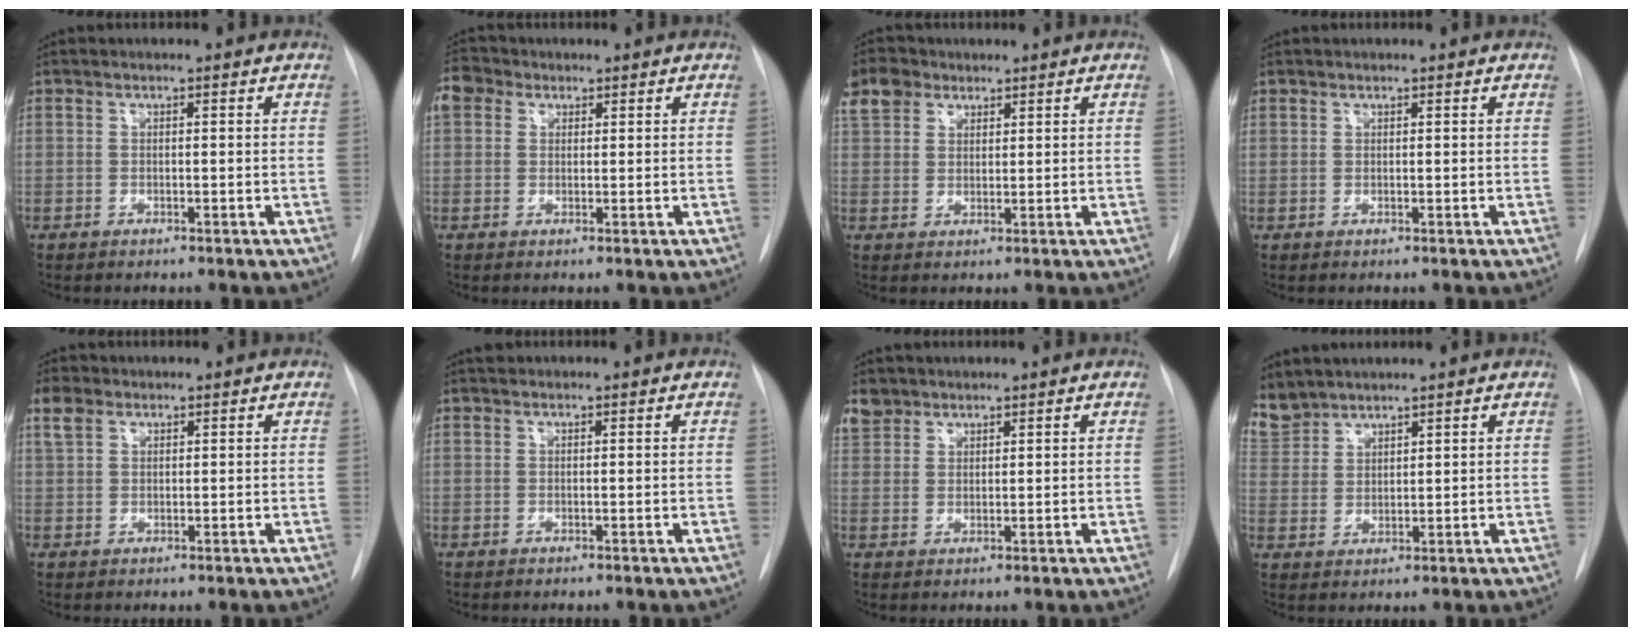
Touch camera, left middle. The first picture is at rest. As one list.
[{"total": 4.8, "force": [2.3, 3.7, 1.9], "torque": [-0.050, 0.025, 0.045]}, {"total": 5.9, "force": [3.8, 4.1, 1.9], "torque": [-0.054, 0.020, 0.079]}, {"total": 0.5, "force": [0.4, 0.3, 0.0], "torque": [-0.003, -0.002, 0.006]}, {"total": 3.2, "force": [2.0, 2.0, 1.4], "torque": [-0.036, 0.015, 0.042]}, {"total": 0.7, "force": [0.6, 0.3, 0.1], "torque": [-0.009, 0.014, 0.013]}, {"total": 4.0, "force": [3.2, 2.3, 0.2], "torque": [0.000, 0.008, 0.064]}, {"total": 6.8, "force": [6.3, 2.5, 0.4], "torque": [-0.013, 0.009, 0.138]}]